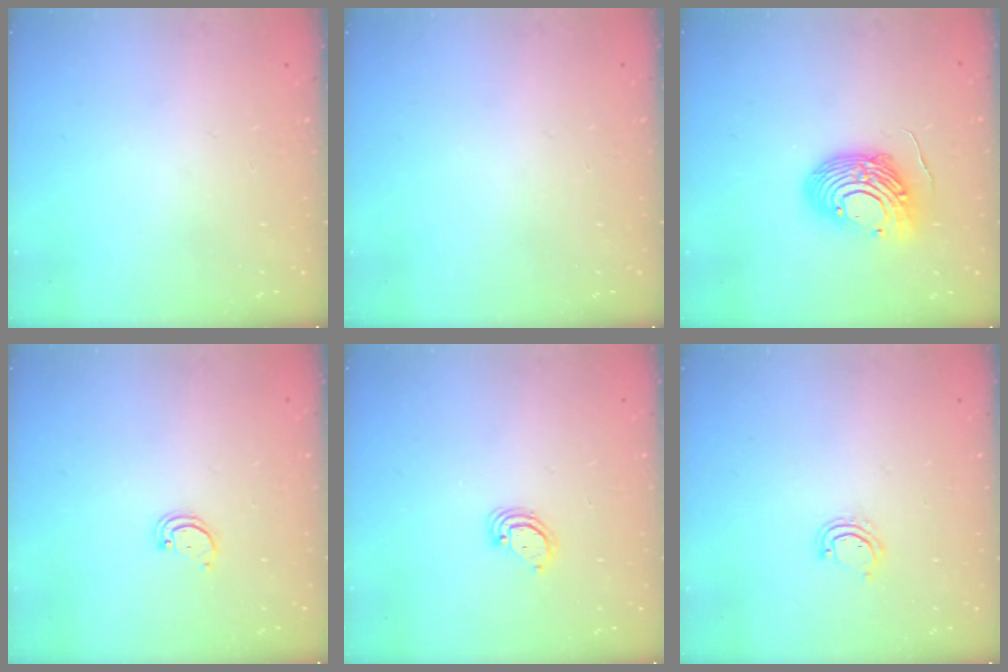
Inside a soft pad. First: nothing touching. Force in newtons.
{"total": 0.0}
{"total": 12.9, "press": 12.9, "slide": 1.2}
{"total": 1.8, "press": 1.8, "slide": 0.2}
{"total": 3.2, "press": 3.2, "slide": 0.4}
{"total": 2.7, "press": 2.7, "slide": 0.2}